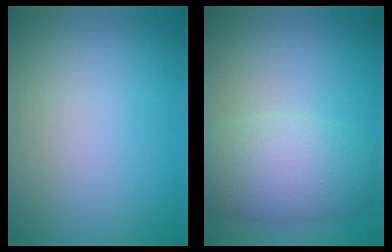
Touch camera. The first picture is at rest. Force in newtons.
{"total": 6.2, "press": 6.2, "slide": 0.5}